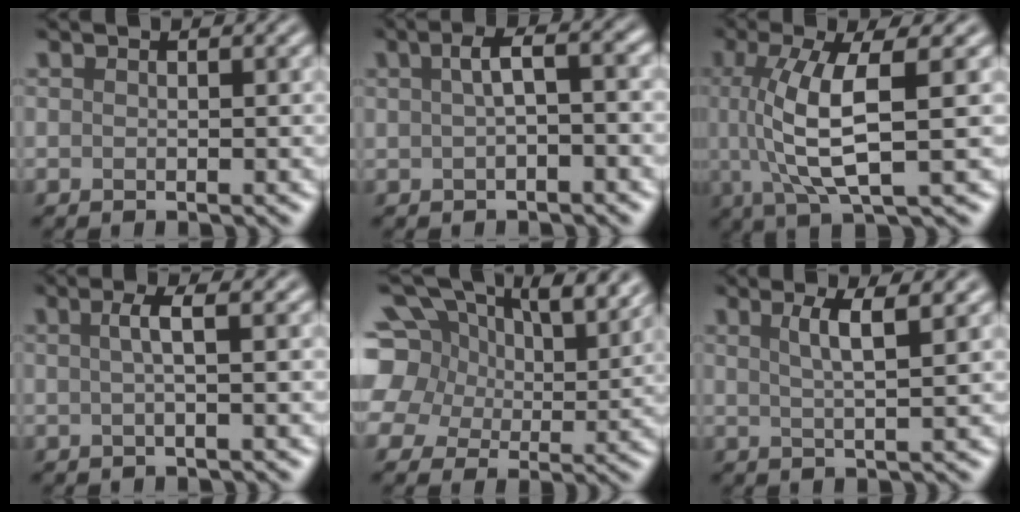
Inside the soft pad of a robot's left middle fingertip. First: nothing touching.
{"total": 3.1, "force": [0.5, 1.0, 2.9], "torque": [-0.051, 0.013, 0.005]}
{"total": 7.2, "force": [0.7, 2.1, 6.9], "torque": [-0.131, 0.003, 0.016]}
{"total": 2.0, "force": [0.5, 0.5, 1.9], "torque": [-0.035, 0.005, 0.004]}
{"total": 17.9, "force": [9.0, 11.7, 10.1], "torque": [-0.213, 0.043, 0.139]}
{"total": 3.4, "force": [1.7, 0.8, 2.8], "torque": [-0.035, 0.001, 0.027]}